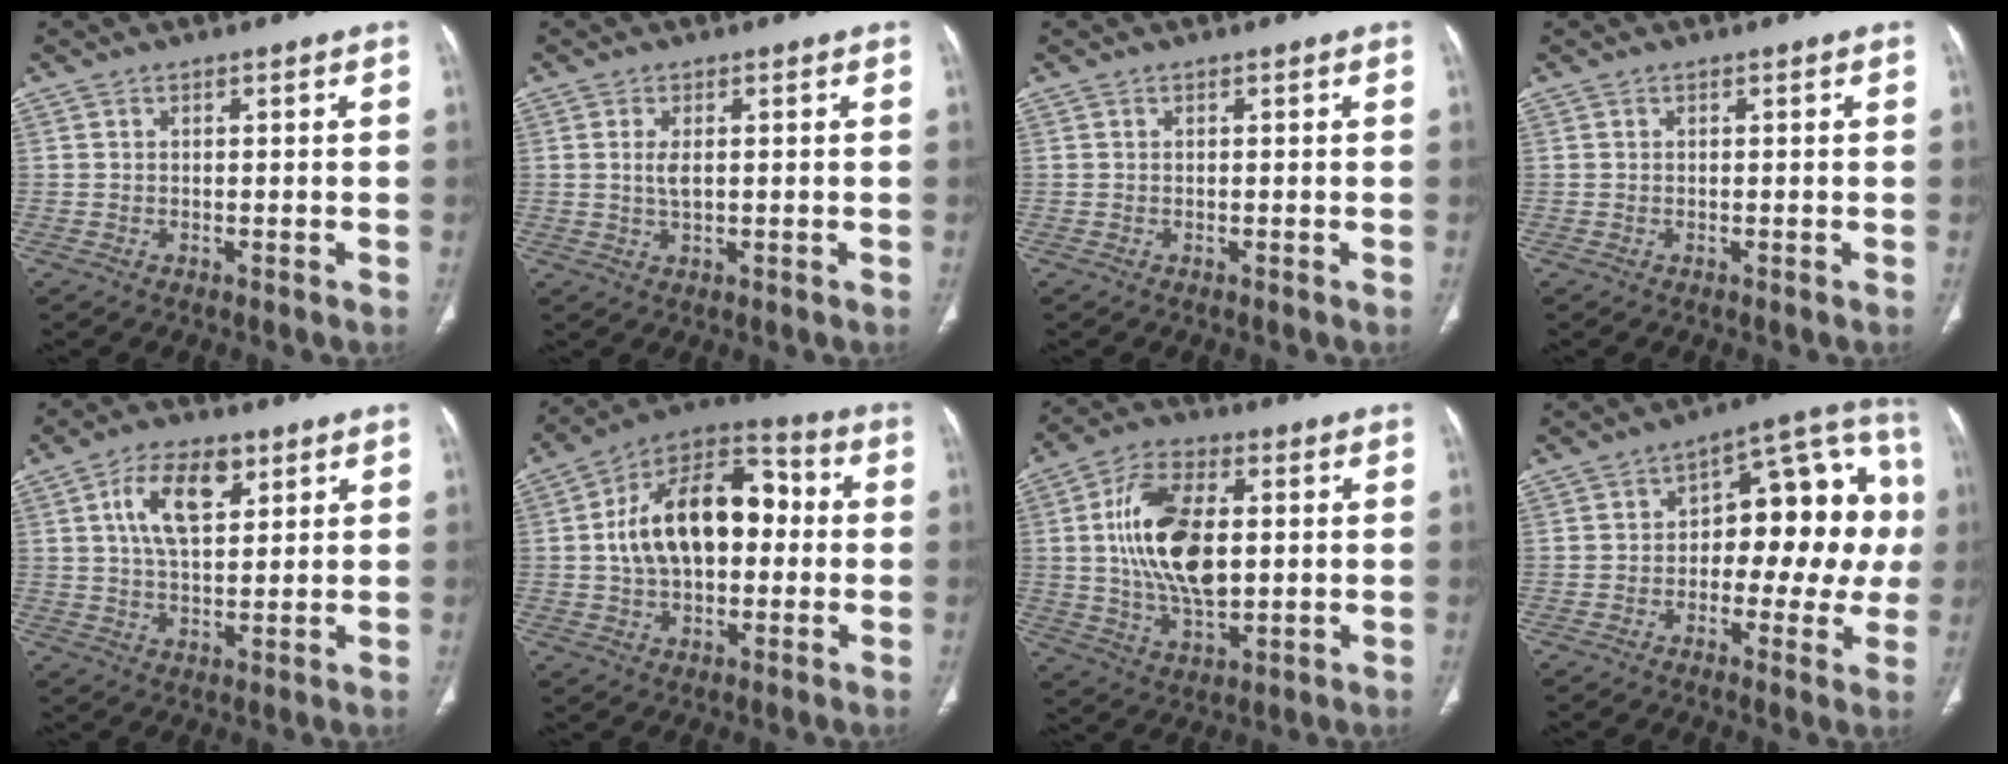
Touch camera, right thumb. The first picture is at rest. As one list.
[{"total": 2.6, "force": [0.5, 1.1, 2.4], "torque": [-0.052, -0.004, 0.013]}, {"total": 0.0}, {"total": 0.0}, {"total": 10.3, "force": [4.3, 5.2, 7.8], "torque": [-0.122, -0.011, 0.076]}, {"total": 19.5, "force": [1.3, 11.9, 15.4], "torque": [-0.228, 0.036, 0.016]}, {"total": 17.1, "force": [1.9, 9.1, 14.3], "torque": [-0.258, -0.002, 0.038]}, {"total": 18.3, "force": [0.4, 9.5, 15.6], "torque": [-0.147, 0.046, -0.001]}]